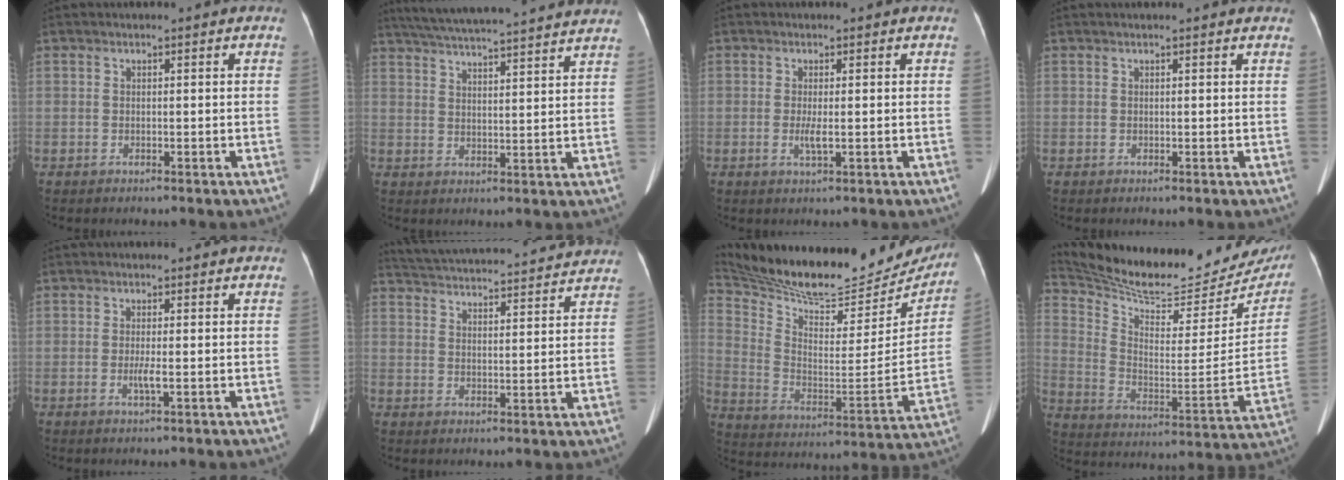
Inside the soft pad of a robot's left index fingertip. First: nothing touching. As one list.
[{"total": 23.4, "force": [21.4, 1.0, 9.4], "torque": [-0.159, 0.013, 0.287]}, {"total": 1.9, "force": [-0.1, 0.2, 1.8], "torque": [-0.041, -0.004, -0.001]}, {"total": 4.6, "force": [4.3, 0.4, 1.6], "torque": [-0.020, 0.026, 0.044]}, {"total": 1.7, "force": [-0.2, 0.0, 1.6], "torque": [-0.036, -0.003, -0.004]}, {"total": 23.4, "force": [22.0, 3.1, 7.5], "torque": [-0.138, 0.010, 0.294]}, {"total": 27.8, "force": [25.0, 7.4, 9.5], "torque": [-0.173, -0.051, 0.359]}, {"total": 25.8, "force": [23.9, 5.9, 7.8], "torque": [-0.140, -0.076, 0.337]}]